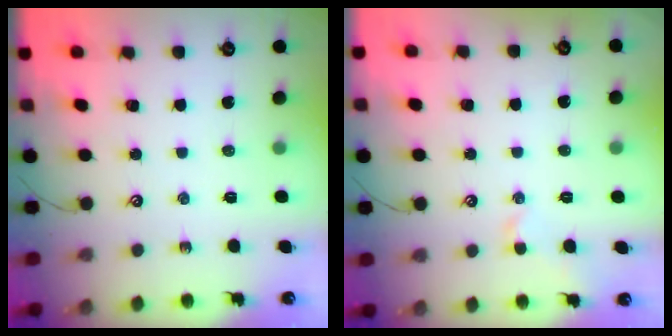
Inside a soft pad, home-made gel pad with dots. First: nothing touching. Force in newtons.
{"total": 0.7, "press": 0.3, "slide": 0.6}